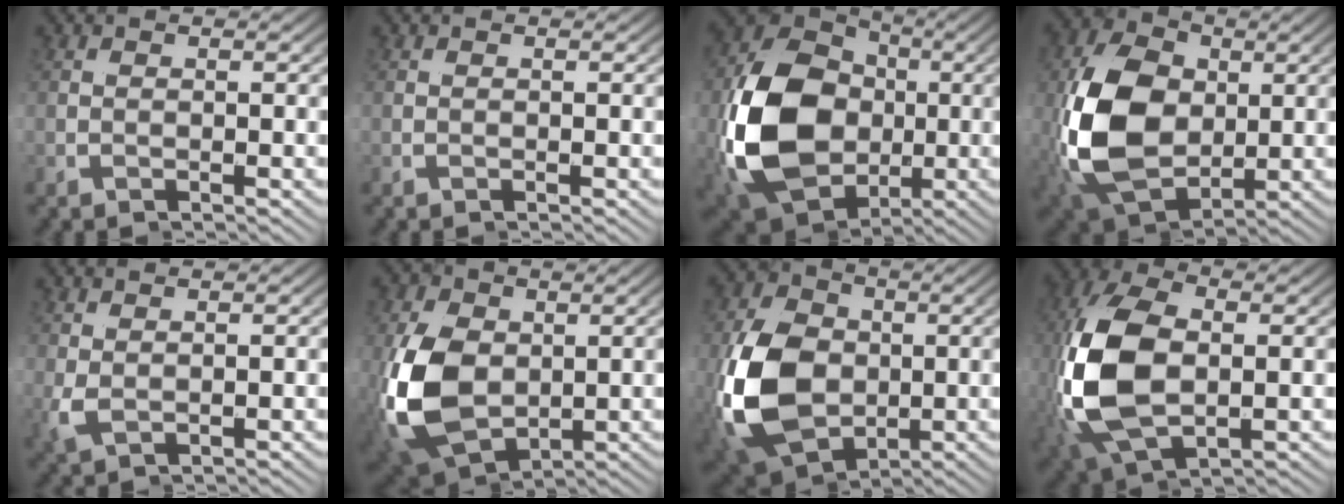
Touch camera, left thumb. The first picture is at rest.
{"total": 0.0}
{"total": 19.3, "force": [-0.8, 12.2, 15.0], "torque": [-0.303, -0.030, 0.001]}
{"total": 15.0, "force": [-0.9, 10.1, 11.1], "torque": [-0.252, -0.042, -0.001]}
{"total": 0.9, "force": [0.4, 0.5, 0.6], "torque": [-0.020, -0.006, 0.014]}
{"total": 12.8, "force": [-1.4, 8.8, 9.2], "torque": [-0.232, -0.050, -0.001]}
{"total": 15.6, "force": [-0.9, 10.6, 11.4], "torque": [-0.248, -0.037, -0.003]}
{"total": 13.6, "force": [-1.4, 8.7, 10.3], "torque": [-0.258, -0.042, -0.006]}